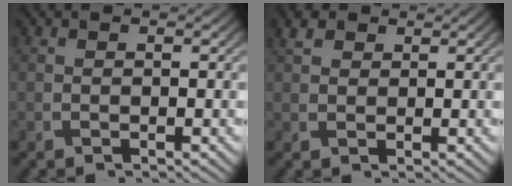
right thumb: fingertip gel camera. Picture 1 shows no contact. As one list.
[{"total": 2.1, "force": [1.4, 1.4, 0.9], "torque": [-0.023, 0.007, 0.027]}]